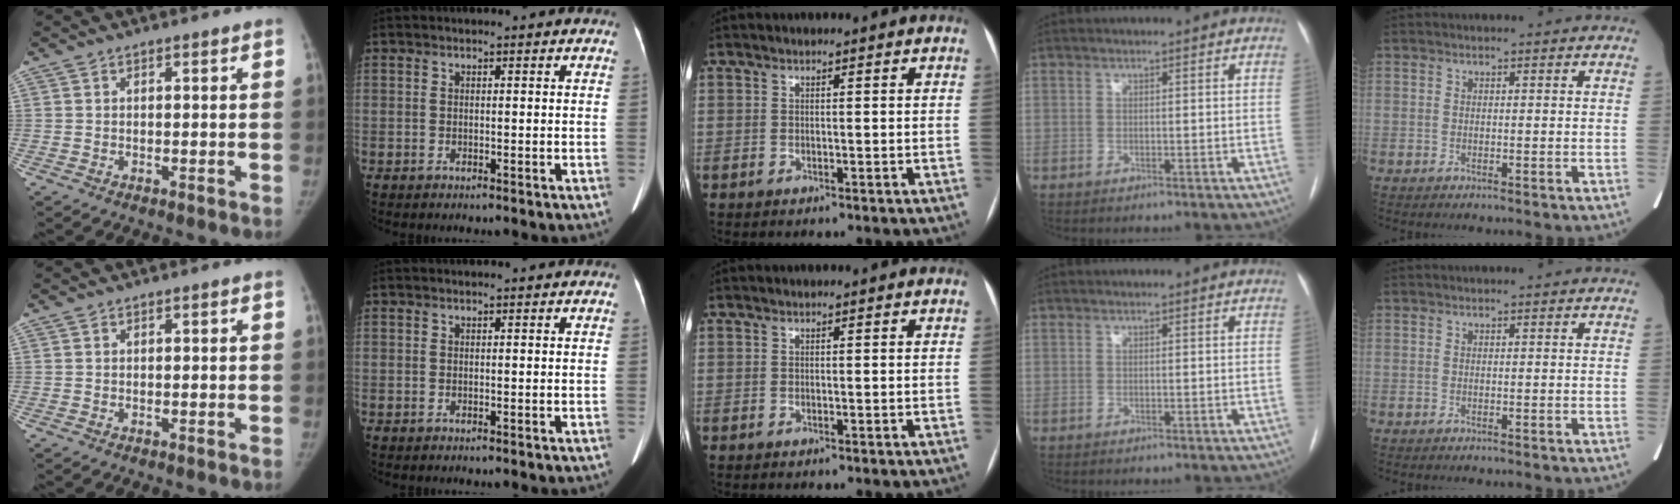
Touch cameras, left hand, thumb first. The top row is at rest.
{"index": {"total": 0.9, "force": [0.8, 0.0, 0.4], "torque": [-0.009, 0.001, 0.010]}}